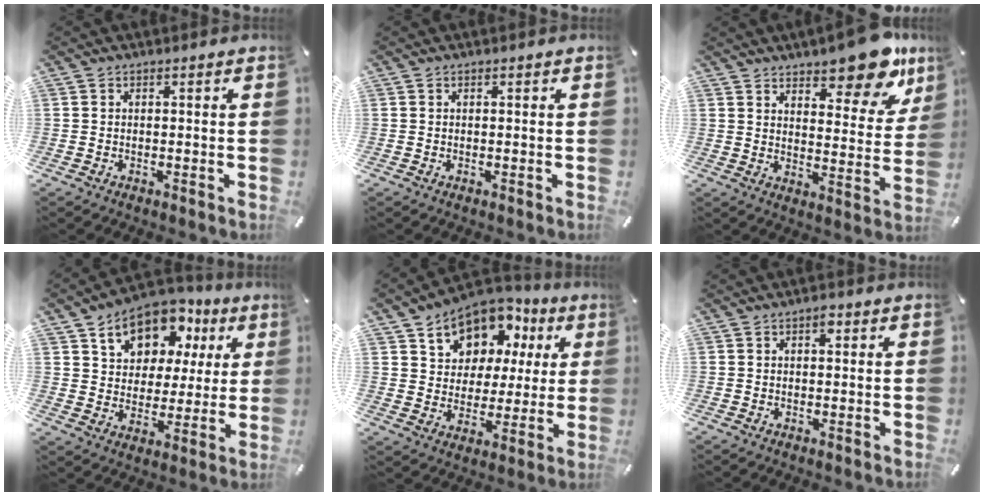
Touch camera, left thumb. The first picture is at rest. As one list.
[{"total": 0.0}, {"total": 15.2, "force": [12.0, 5.5, 7.5], "torque": [-0.085, -0.096, 0.200]}, {"total": 12.7, "force": [6.6, 9.5, 5.1], "torque": [-0.087, -0.034, 0.120]}, {"total": 10.9, "force": [6.2, 8.7, 2.3], "torque": [-0.047, -0.051, 0.115]}, {"total": 1.7, "force": [0.5, 0.9, 1.4], "torque": [-0.013, 0.000, 0.004]}]